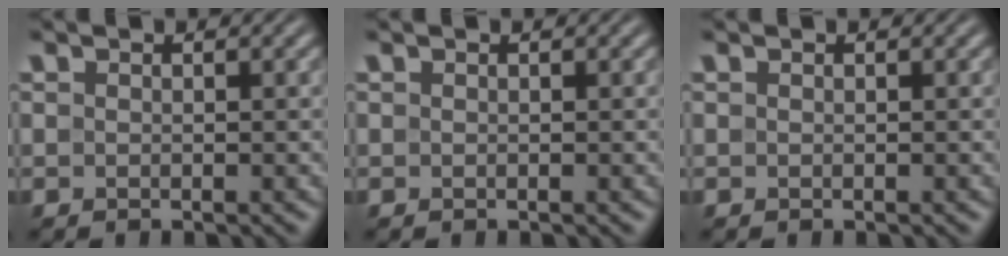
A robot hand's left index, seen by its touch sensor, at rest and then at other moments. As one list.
[{"total": 0.0}, {"total": 0.0}]